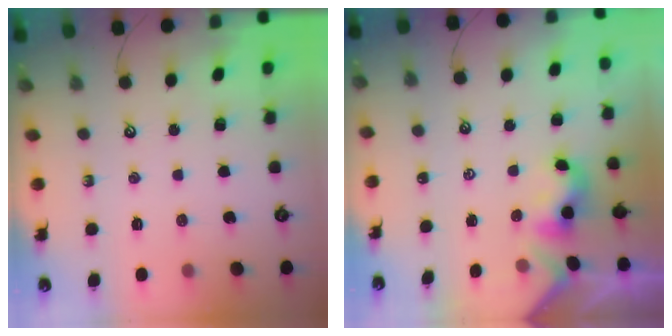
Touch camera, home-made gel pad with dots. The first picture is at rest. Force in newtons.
{"total": 2.3, "press": 2.3, "slide": 0.3}